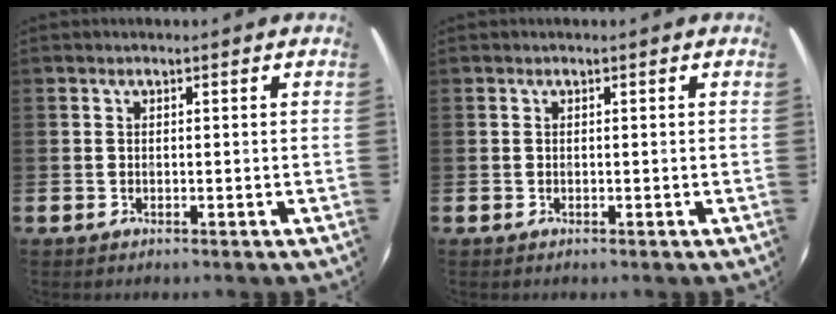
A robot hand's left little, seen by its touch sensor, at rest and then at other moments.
{"total": 0.0}